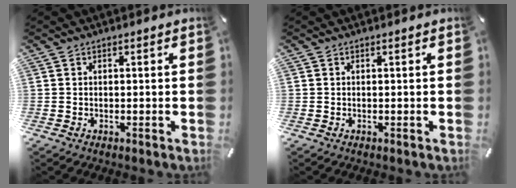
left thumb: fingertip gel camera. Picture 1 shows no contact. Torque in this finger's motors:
{"motor_torque": [0.00, 0.00, -0.04, -0.04, 0.00]}